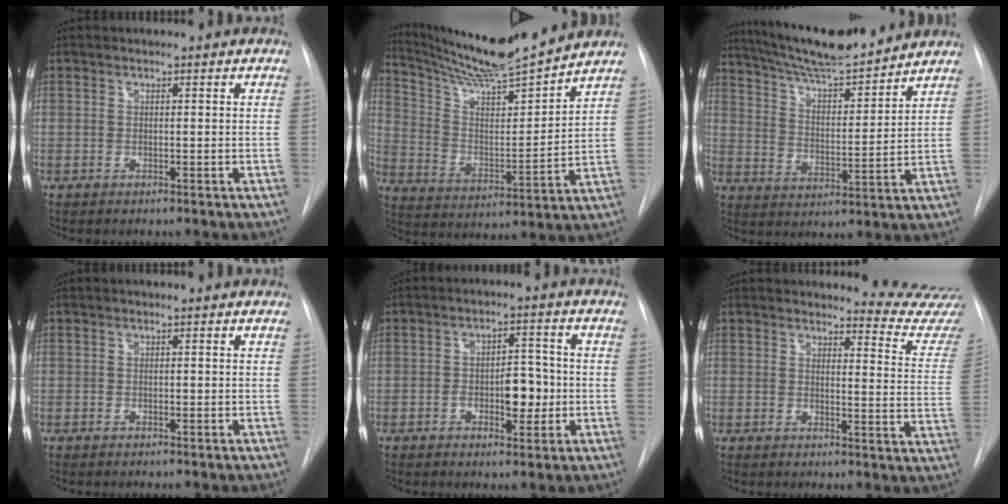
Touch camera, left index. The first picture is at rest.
{"total": 14.9, "force": [13.9, -0.5, 5.4], "torque": [-0.106, -0.012, 0.242]}
{"total": 14.5, "force": [13.1, 1.5, 6.0], "torque": [-0.105, -0.001, 0.219]}
{"total": 1.2, "force": [-1.2, 0.0, 0.1], "torque": [-0.001, -0.005, -0.017]}
{"total": 6.4, "force": [-2.4, 2.7, 5.3], "torque": [-0.074, 0.005, -0.030]}
{"total": 10.0, "force": [10.0, -0.9, -0.3], "torque": [0.022, -0.125, 0.084]}